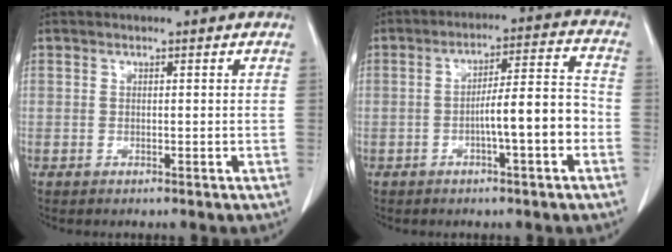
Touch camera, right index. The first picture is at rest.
{"total": 8.7, "force": [-2.6, 0.7, 8.3], "torque": [-0.130, 0.023, -0.039]}